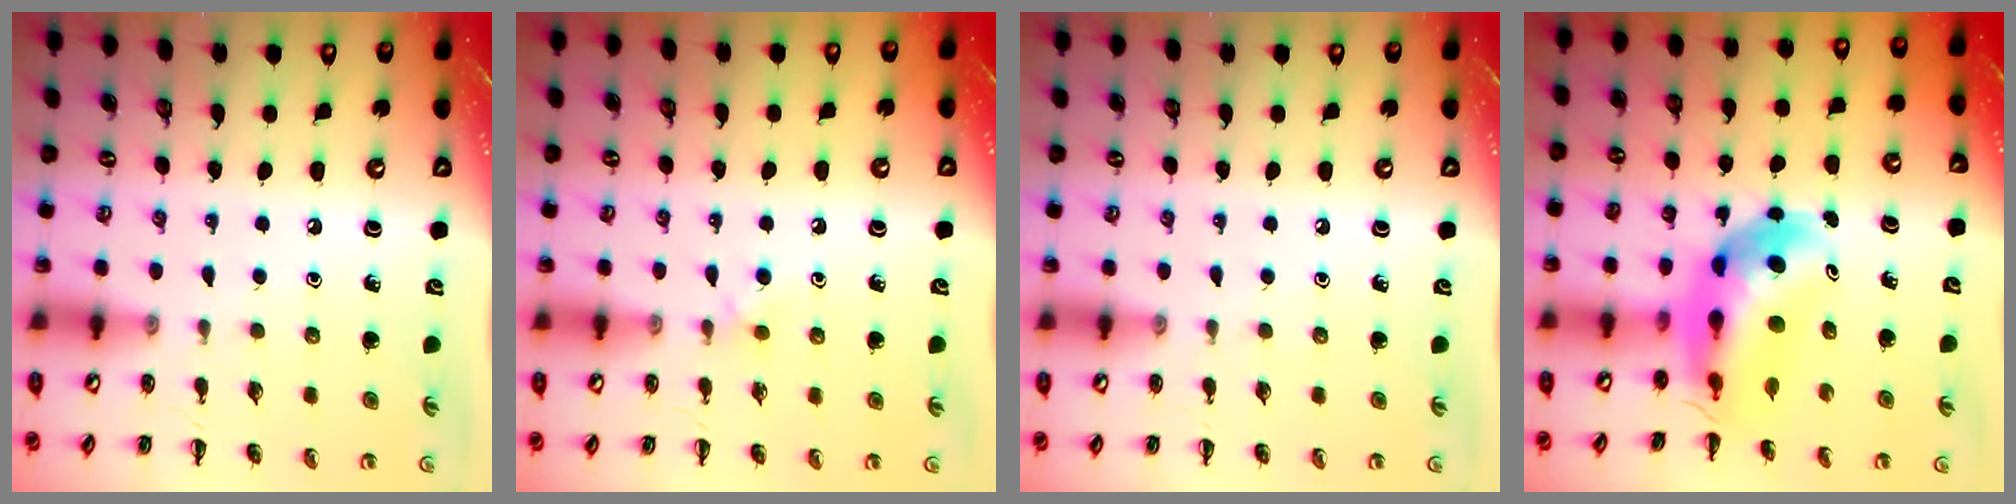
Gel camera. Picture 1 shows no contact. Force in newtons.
{"total": 2.8, "press": 2.6, "slide": 1.1}
{"total": 0.0}
{"total": 7.6, "press": 7.2, "slide": 2.5}